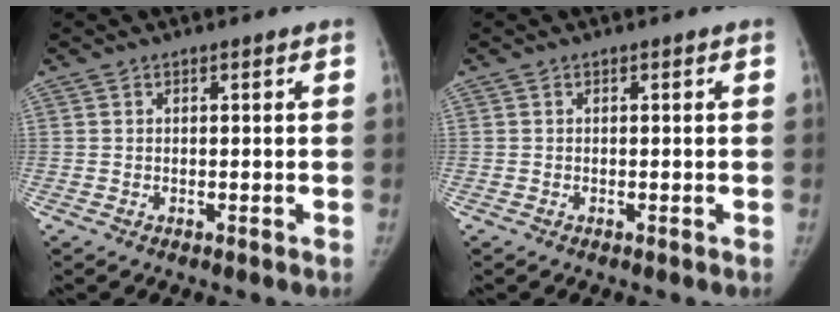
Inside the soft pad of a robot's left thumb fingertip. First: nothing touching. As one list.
[{"total": 0.0}]